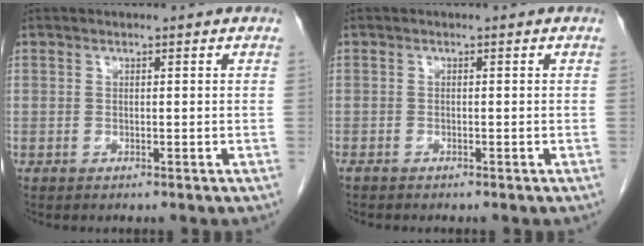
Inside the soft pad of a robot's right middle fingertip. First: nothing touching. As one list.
[{"total": 0.9, "force": [-0.8, 0.1, 0.4], "torque": [-0.010, -0.002, -0.012]}]